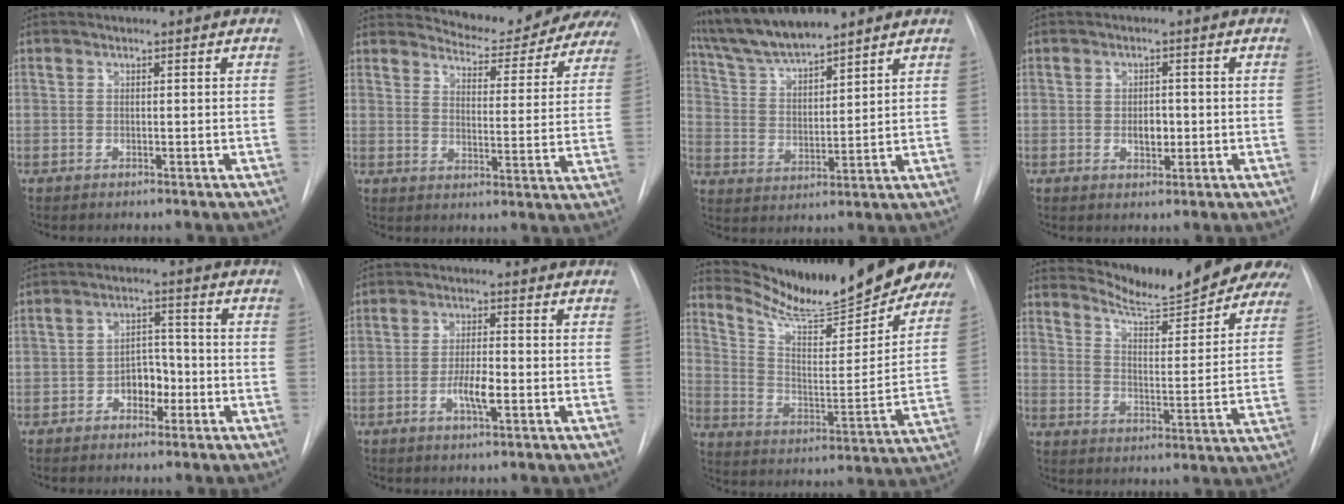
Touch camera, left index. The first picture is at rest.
{"total": 14.6, "force": [14.2, 2.4, 2.6], "torque": [-0.023, -0.054, 0.160]}
{"total": 10.6, "force": [9.5, 1.3, 4.4], "torque": [-0.088, 0.016, 0.182]}
{"total": 2.8, "force": [-0.4, 1.7, 2.2], "torque": [-0.034, 0.000, -0.003]}
{"total": 4.9, "force": [-2.0, 3.1, 3.2], "torque": [-0.047, 0.013, -0.034]}
{"total": 4.4, "force": [-1.5, 1.0, 4.1], "torque": [-0.076, -0.001, -0.026]}
{"total": 22.0, "force": [20.1, 2.4, 8.5], "torque": [-0.138, -0.054, 0.292]}
{"total": 15.0, "force": [14.4, 1.1, 4.3], "torque": [-0.065, -0.045, 0.190]}